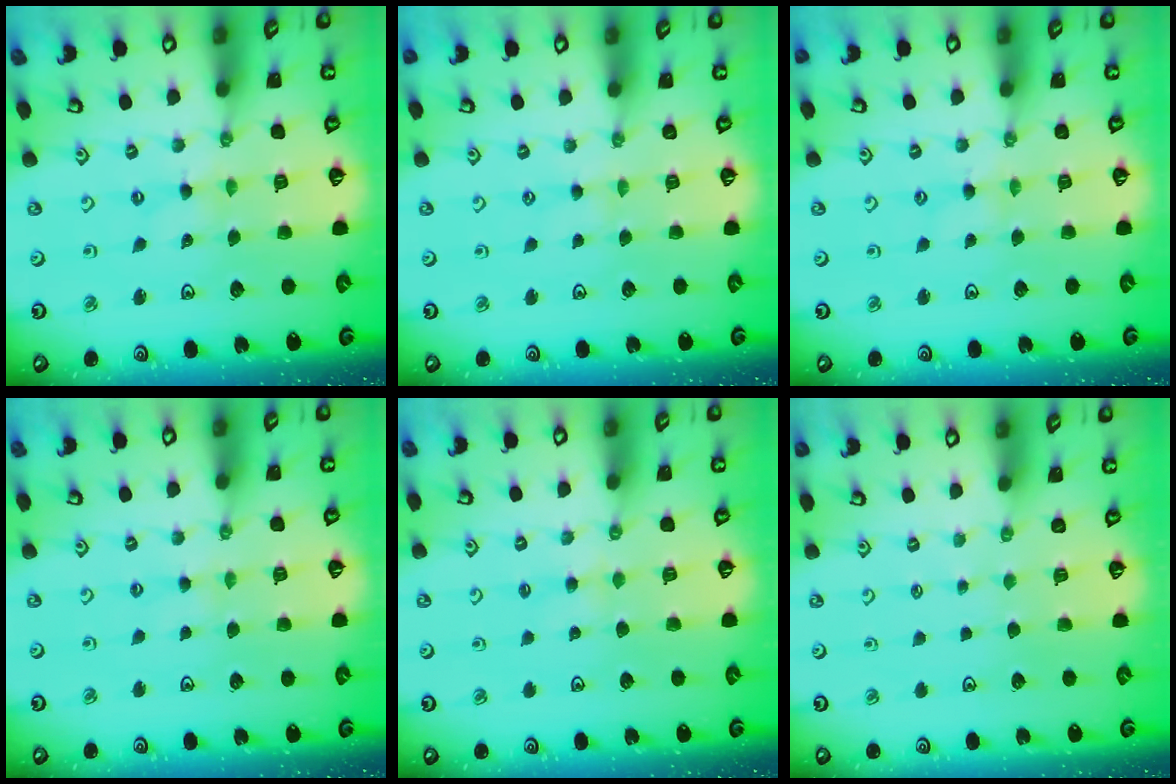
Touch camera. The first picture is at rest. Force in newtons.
{"total": 1.2, "press": 1.2, "slide": 0.4}
{"total": 2.0, "press": 2.0, "slide": 0.3}
{"total": 1.7, "press": 1.7, "slide": 0.3}
{"total": 1.6, "press": 1.5, "slide": 0.4}
{"total": 0.6, "press": 0.6, "slide": 0.1}